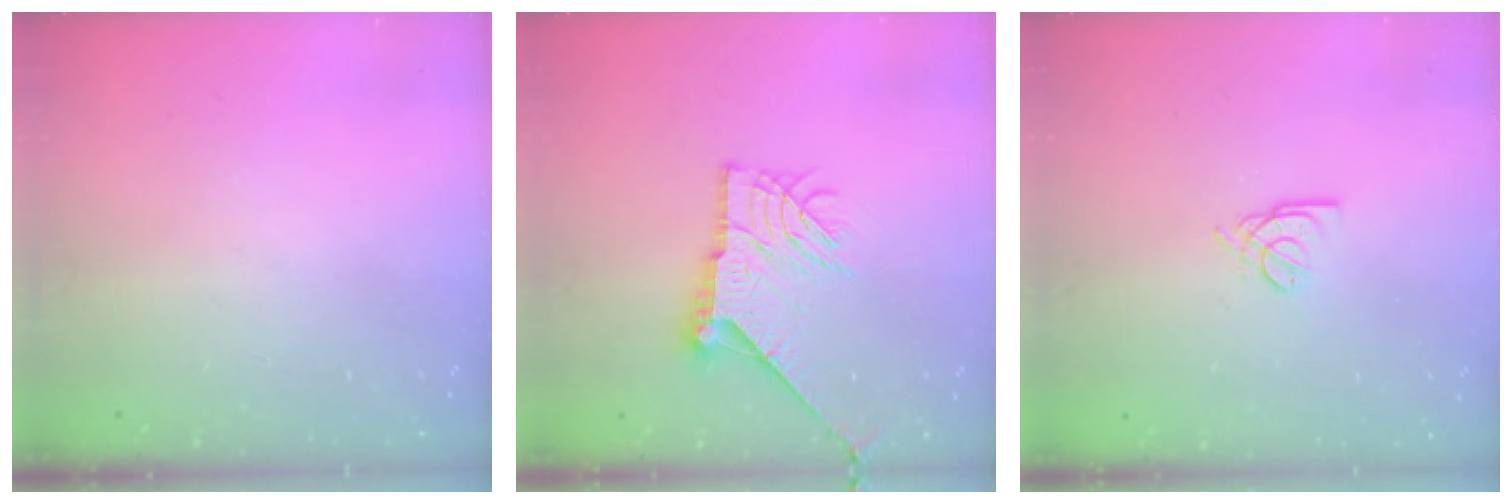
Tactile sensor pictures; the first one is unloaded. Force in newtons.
{"total": 16.6, "press": 16.6, "slide": 0.7}
{"total": 3.0, "press": 2.9, "slide": 0.5}